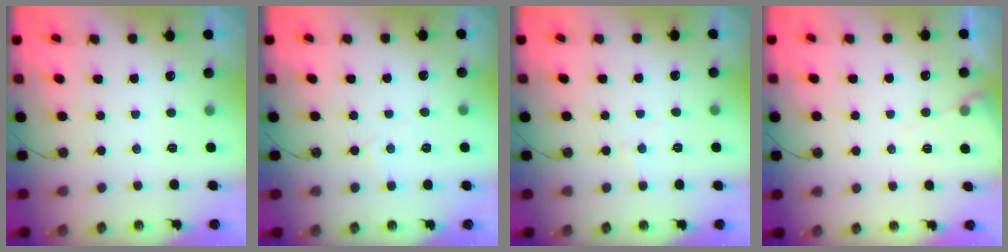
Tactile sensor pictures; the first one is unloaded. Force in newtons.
{"total": 3.0, "press": 3.0, "slide": 0.5}
{"total": 4.1, "press": 4.0, "slide": 0.8}
{"total": 5.5, "press": 5.4, "slide": 0.8}